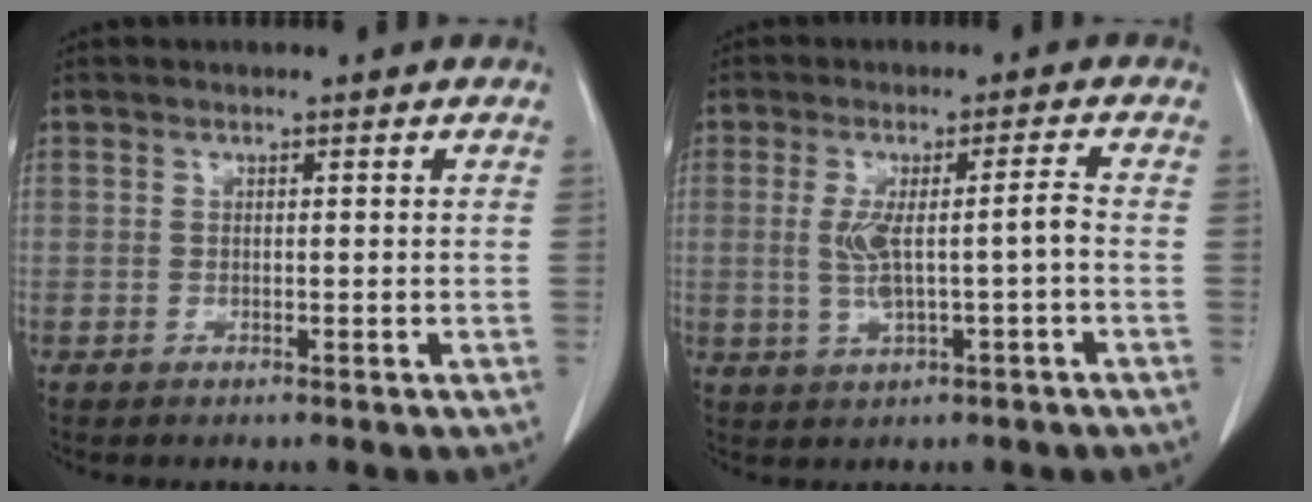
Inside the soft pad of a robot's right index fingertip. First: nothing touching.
{"total": 6.2, "force": [-0.5, 0.5, 6.1], "torque": [-0.118, 0.009, -0.001]}